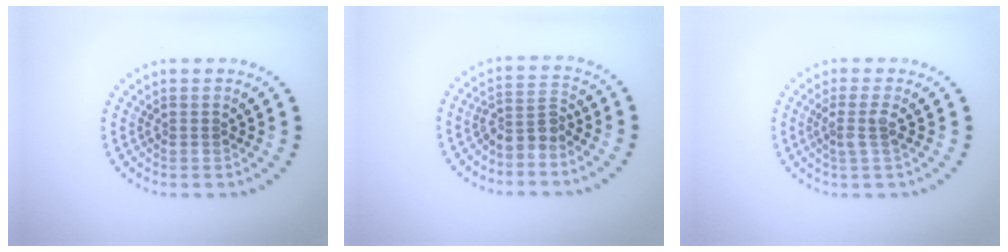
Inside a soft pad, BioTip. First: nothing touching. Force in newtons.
{"total": 2.6, "press": 1.9, "slide": 1.7}
{"total": 1.8, "press": 1.3, "slide": 1.3}